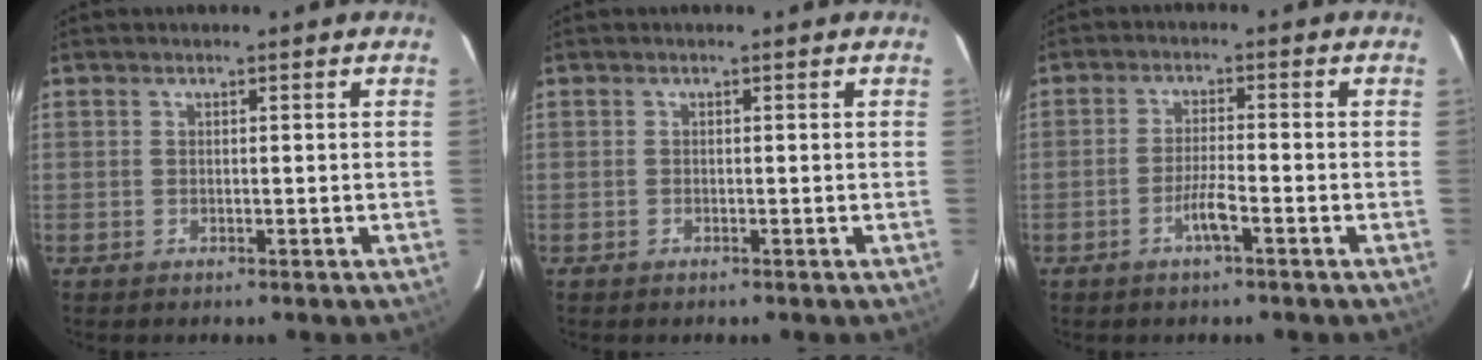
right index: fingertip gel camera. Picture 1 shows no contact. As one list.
[{"total": 0.0}, {"total": 3.7, "force": [-1.9, 0.1, 3.2], "torque": [-0.062, -0.002, -0.037]}]